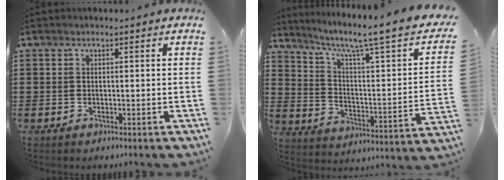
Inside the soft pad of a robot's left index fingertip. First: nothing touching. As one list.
[{"total": 6.2, "force": [4.3, 0.1, 4.5], "torque": [-0.097, -0.042, 0.056]}]